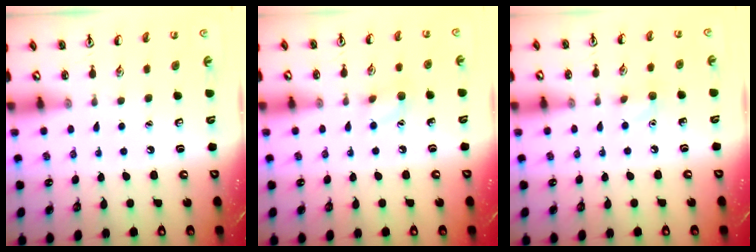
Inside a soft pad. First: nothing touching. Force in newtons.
{"total": 6.6, "press": 6.4, "slide": 1.5}
{"total": 5.4, "press": 5.2, "slide": 1.7}